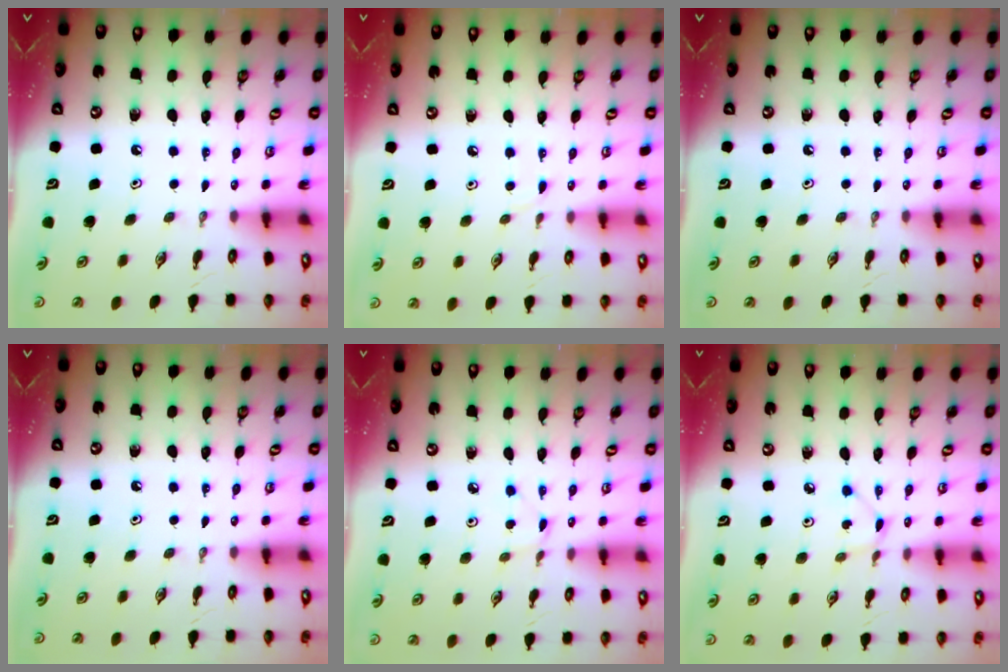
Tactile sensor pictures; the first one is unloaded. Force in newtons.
{"total": 2.9, "press": 2.8, "slide": 0.5}
{"total": 0.0}
{"total": 0.0}
{"total": 2.1, "press": 2.1, "slide": 0.2}
{"total": 1.5, "press": 1.5, "slide": 0.1}